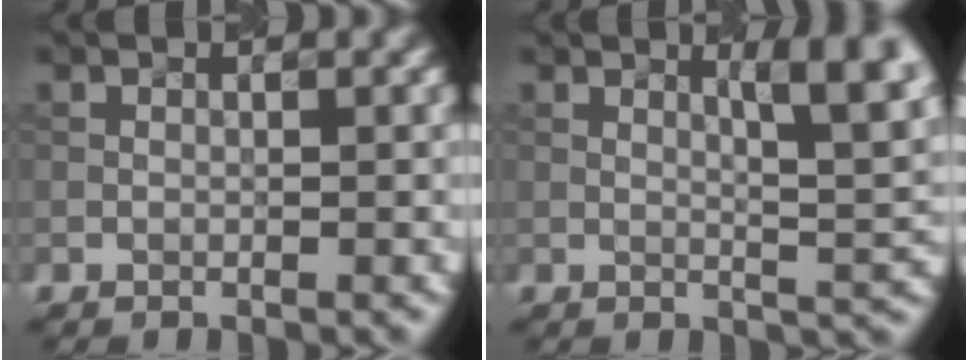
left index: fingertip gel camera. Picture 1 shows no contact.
{"total": 5.7, "force": [2.3, 1.2, 5.1], "torque": [-0.060, 0.003, 0.044]}